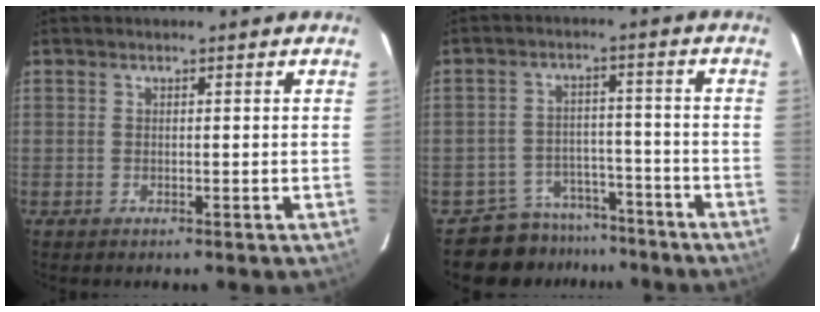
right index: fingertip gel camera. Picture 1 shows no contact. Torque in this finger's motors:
{"motor_torque": [0.39, -0.49, -0.07, -0.07]}